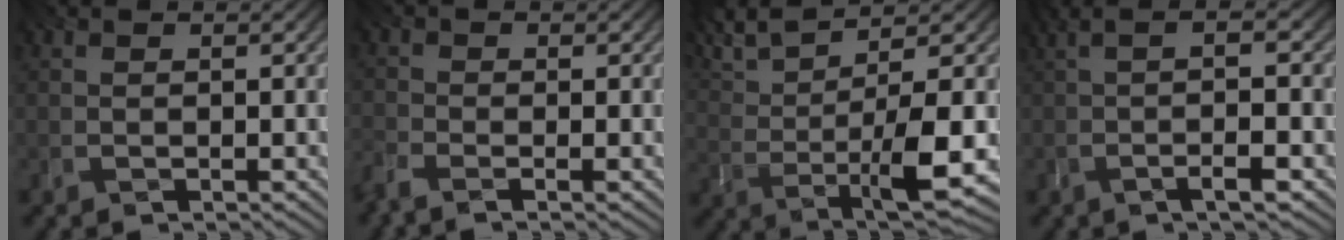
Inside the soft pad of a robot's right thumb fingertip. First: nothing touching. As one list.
[{"total": 2.8, "force": [-2.5, 0.7, 1.0], "torque": [-0.031, -0.004, -0.064]}, {"total": 10.1, "force": [2.9, 2.8, 9.3], "torque": [-0.183, 0.005, 0.054]}, {"total": 5.3, "force": [-1.5, 0.5, 5.0], "torque": [-0.079, 0.012, -0.032]}]